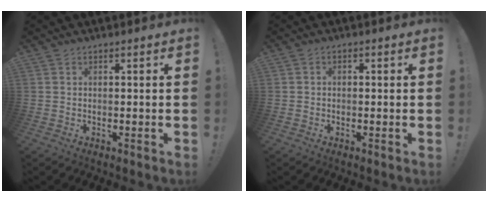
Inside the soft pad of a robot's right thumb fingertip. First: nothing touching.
{"total": 1.1, "force": [-0.5, 0.9, 0.4], "torque": [-0.010, 0.005, -0.009]}